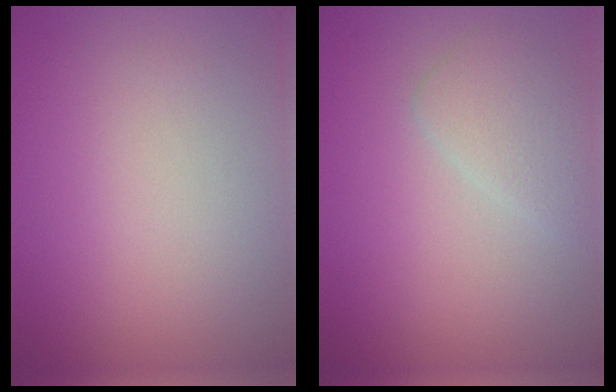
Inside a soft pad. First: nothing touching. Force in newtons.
{"total": 2.4, "press": 2.4, "slide": 0.1}